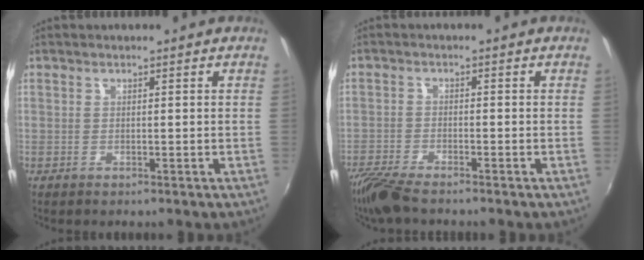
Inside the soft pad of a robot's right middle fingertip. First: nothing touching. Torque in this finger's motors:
{"motor_torque": [0.29, -0.29, 0.15, 0.07]}